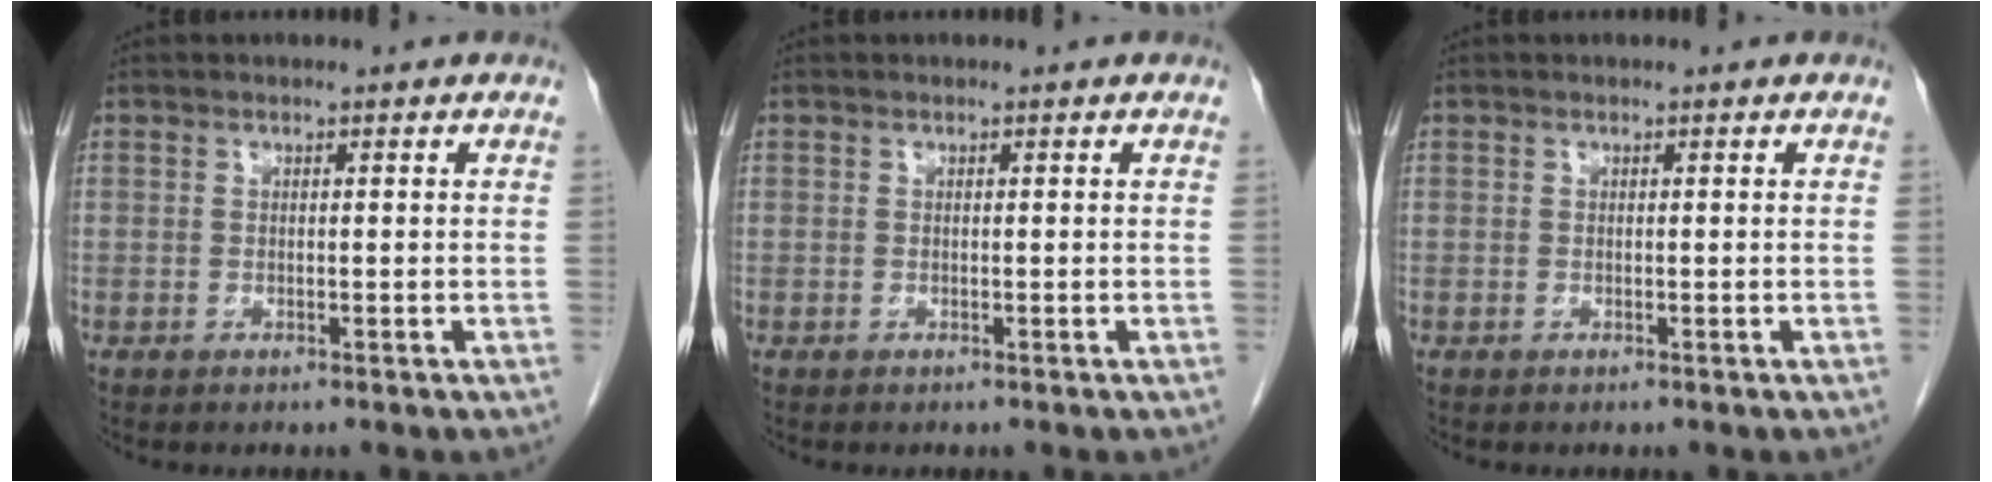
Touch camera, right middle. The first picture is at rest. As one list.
[{"total": 0.0}, {"total": 0.0}]